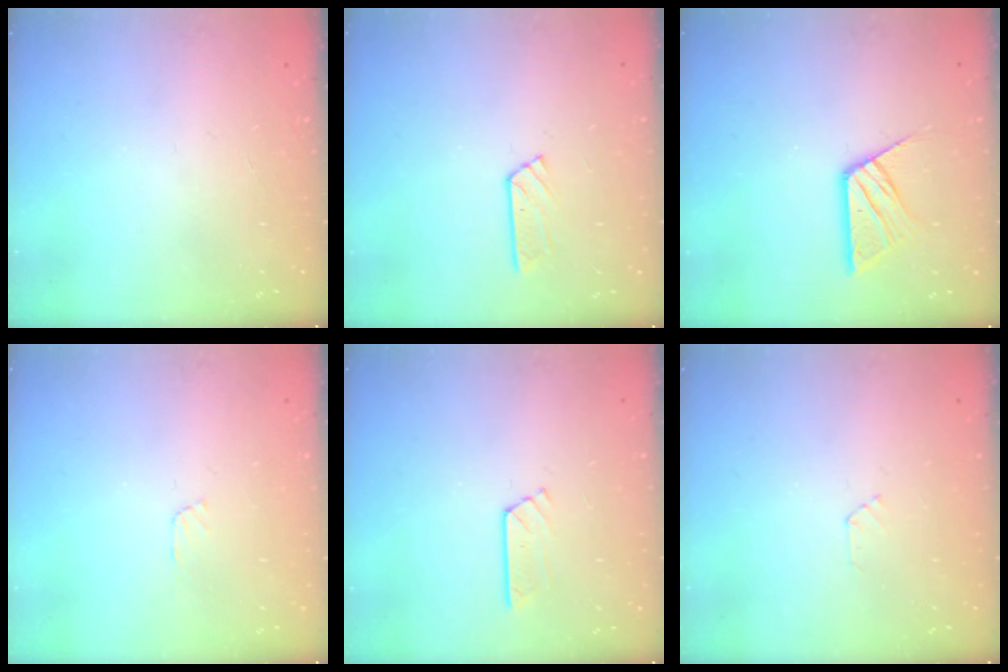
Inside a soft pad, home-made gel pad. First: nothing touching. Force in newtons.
{"total": 3.4, "press": 3.4, "slide": 0.3}
{"total": 11.2, "press": 11.1, "slide": 1.0}
{"total": 4.0, "press": 4.0, "slide": 0.5}
{"total": 3.9, "press": 3.9, "slide": 0.4}
{"total": 3.0, "press": 3.0, "slide": 0.4}